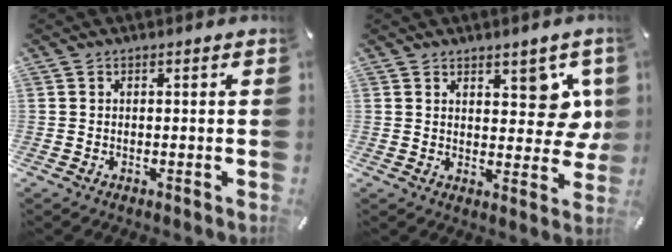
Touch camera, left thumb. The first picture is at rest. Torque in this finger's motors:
{"motor_torque": [0.03, -0.35, 0.20, -0.06, 0.09]}